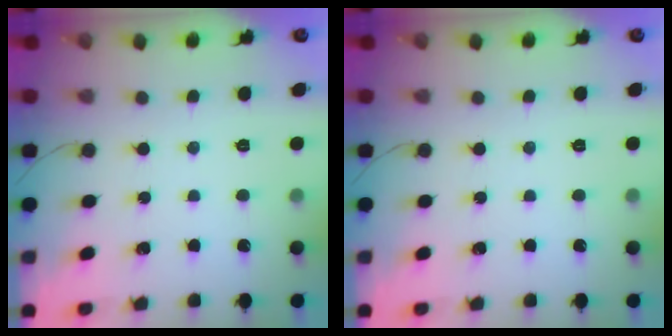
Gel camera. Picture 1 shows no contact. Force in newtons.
{"total": 0.0}